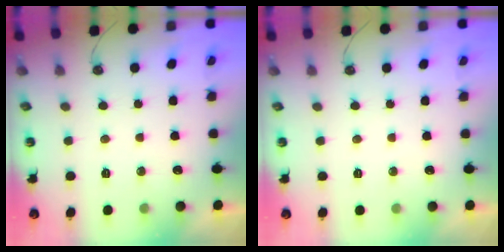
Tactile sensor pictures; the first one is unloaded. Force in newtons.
{"total": 0.0}